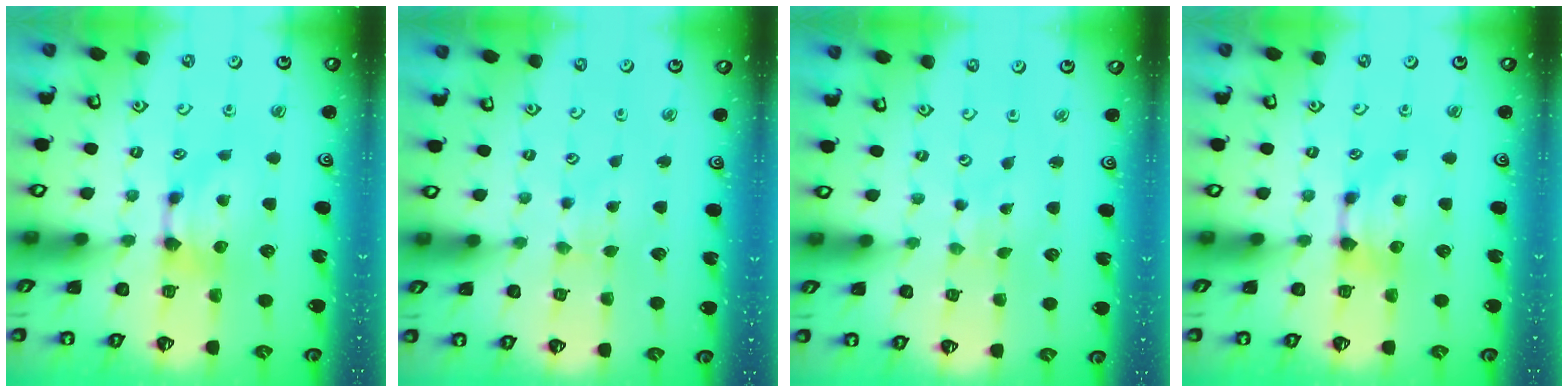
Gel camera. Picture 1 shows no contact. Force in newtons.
{"total": 1.2, "press": 1.2, "slide": 0.1}
{"total": 5.5, "press": 5.5, "slide": 0.3}
{"total": 0.0}